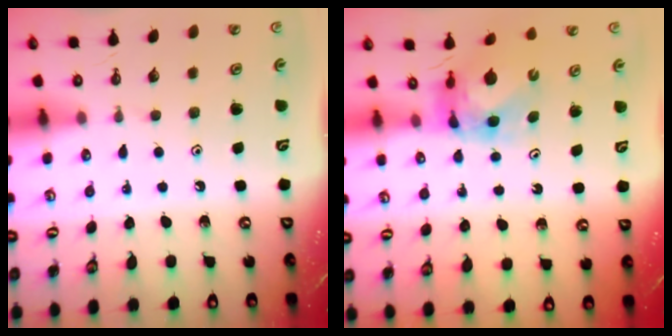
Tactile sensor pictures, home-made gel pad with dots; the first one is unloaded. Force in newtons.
{"total": 6.6, "press": 6.5, "slide": 0.8}